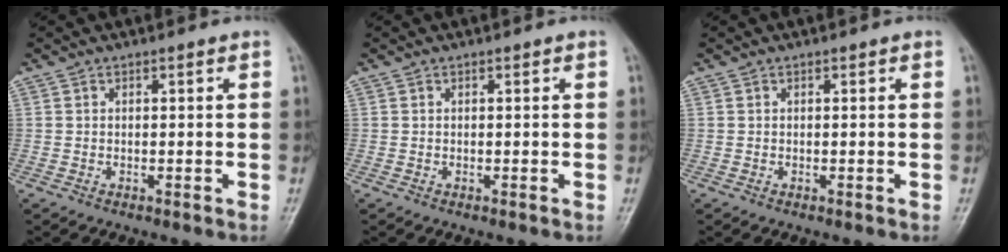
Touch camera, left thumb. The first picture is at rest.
{"total": 0.0}
{"total": 0.0}